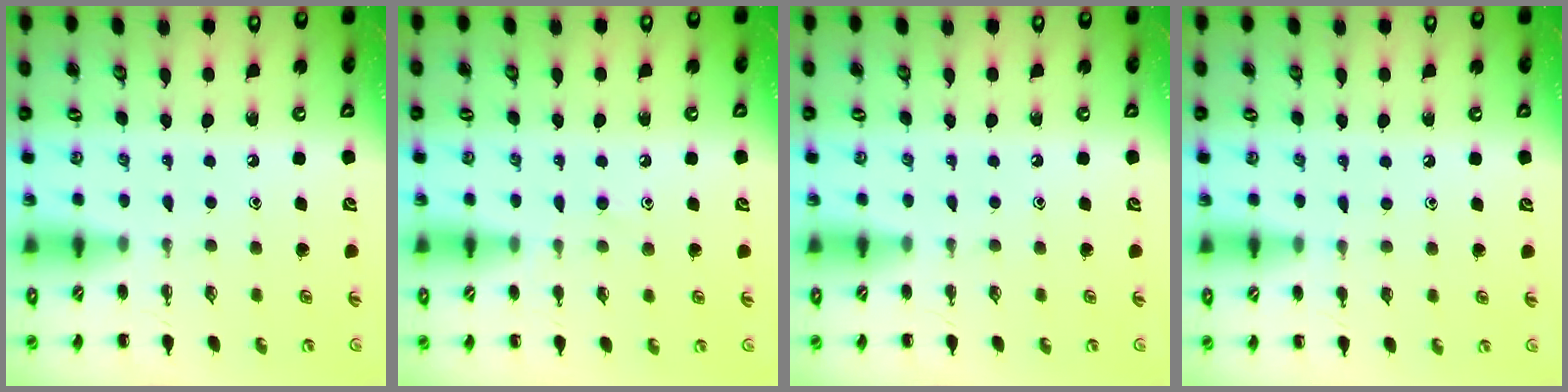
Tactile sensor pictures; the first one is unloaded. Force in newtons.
{"total": 6.2, "press": 5.8, "slide": 2.2}
{"total": 0.0}
{"total": 2.6, "press": 2.4, "slide": 1.0}